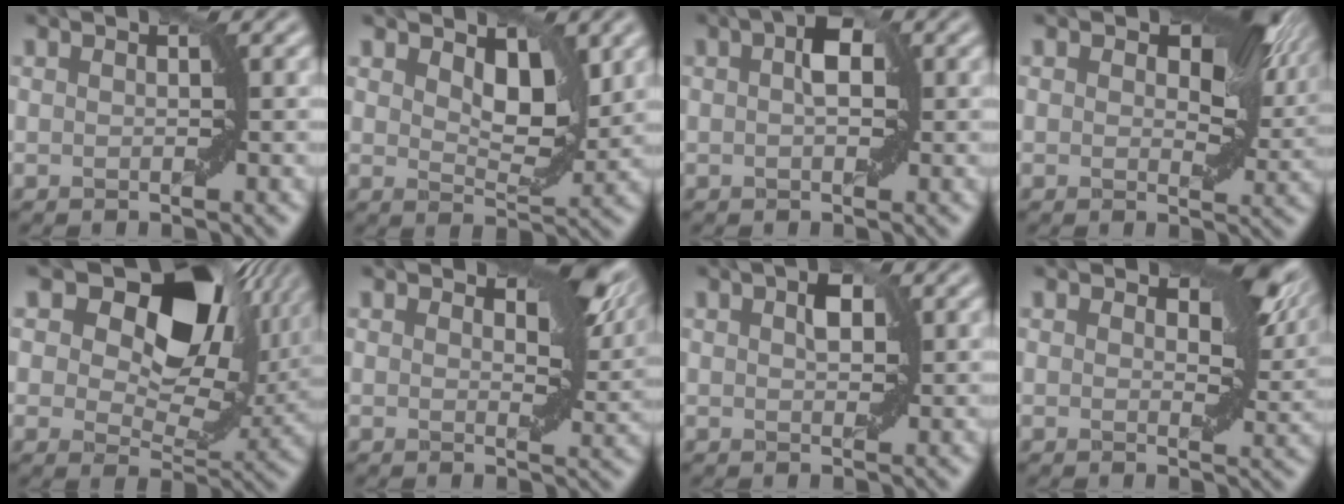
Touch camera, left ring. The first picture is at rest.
{"total": 3.8, "force": [1.7, 2.0, 2.8], "torque": [-0.052, -0.009, 0.028]}
{"total": 2.9, "force": [0.6, 1.5, 2.5], "torque": [-0.037, 0.010, 0.003]}
{"total": 7.7, "force": [2.8, 4.2, 5.8], "torque": [-0.072, 0.002, 0.037]}
{"total": 13.0, "force": [6.5, 7.6, 8.4], "torque": [-0.120, 0.006, 0.101]}
{"total": 5.7, "force": [2.7, 2.8, 4.2], "torque": [-0.051, -0.004, 0.038]}
{"total": 2.0, "force": [0.8, 1.0, 1.6], "torque": [-0.024, 0.005, 0.014]}
{"total": 6.1, "force": [2.6, 3.2, 4.6], "torque": [-0.057, -0.003, 0.036]}